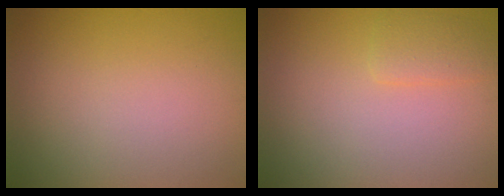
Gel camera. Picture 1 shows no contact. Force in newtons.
{"total": 1.5, "press": 1.5, "slide": 0.1}